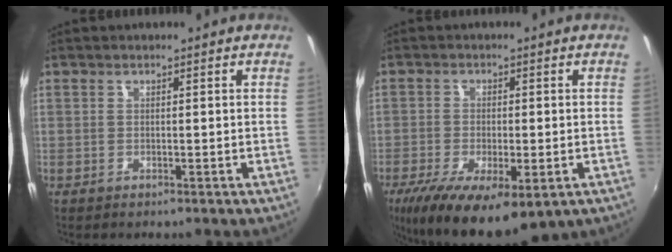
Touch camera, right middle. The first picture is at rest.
{"total": 15.3, "force": [-8.5, 6.0, 11.2], "torque": [-0.225, -0.052, -0.130]}